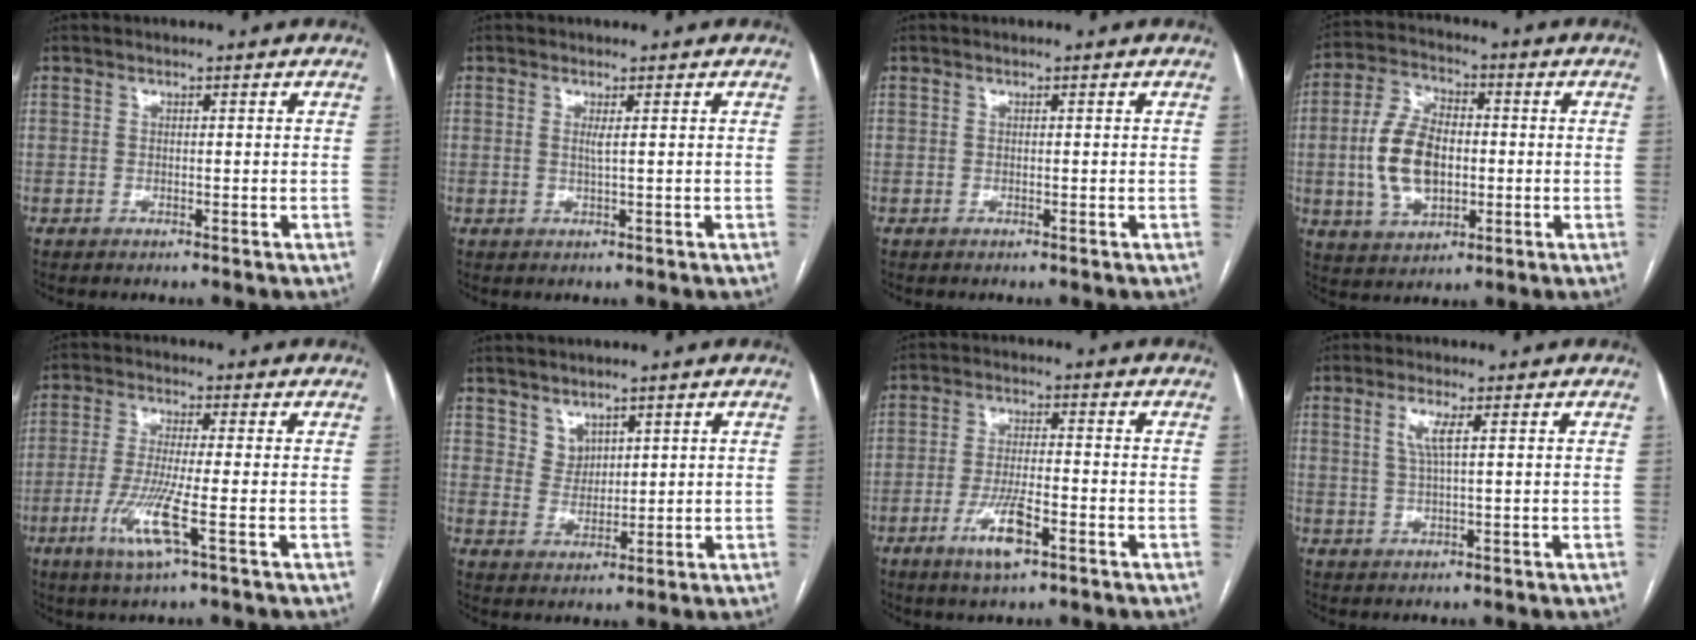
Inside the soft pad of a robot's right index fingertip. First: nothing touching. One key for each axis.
{"total": 1.1, "fx": 0.3, "fy": -0.2, "fz": 1.0, "tx": -0.025, "ty": -0.003, "tz": 0.007}
{"total": 0.0}
{"total": 11.3, "fx": -1.0, "fy": 6.6, "fz": 9.2, "tx": -0.197, "ty": 0.016, "tz": -0.013}
{"total": 7.4, "fx": -2.7, "fy": -0.3, "fz": 6.9, "tx": -0.142, "ty": -0.021, "tz": -0.057}
{"total": 3.1, "fx": 2.2, "fy": 2.1, "fz": 0.5, "tx": -0.007, "ty": 0.002, "tz": 0.047}
{"total": 6.8, "fx": -3.4, "fy": 1.3, "fz": 5.8, "tx": -0.113, "ty": -0.009, "tz": -0.057}
{"total": 3.0, "fx": 1.0, "fy": 0.0, "fz": 2.8, "tx": -0.064, "ty": 0.001, "tz": 0.021}